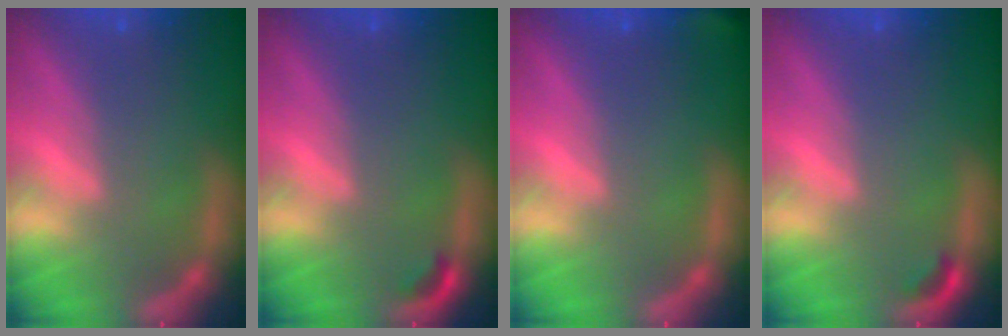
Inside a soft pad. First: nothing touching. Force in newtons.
{"total": 0.9}
{"total": 1.9}
{"total": 0.9}